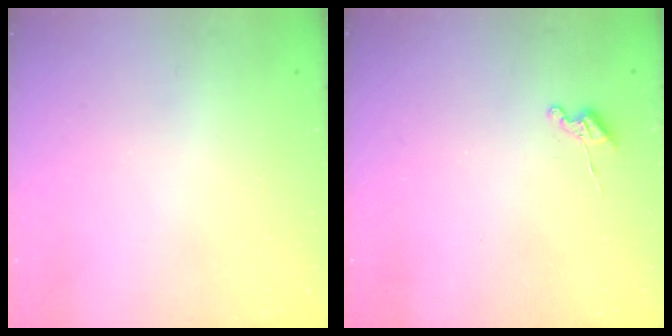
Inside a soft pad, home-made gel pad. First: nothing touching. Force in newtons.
{"total": 4.2, "press": 4.2, "slide": 0.5}